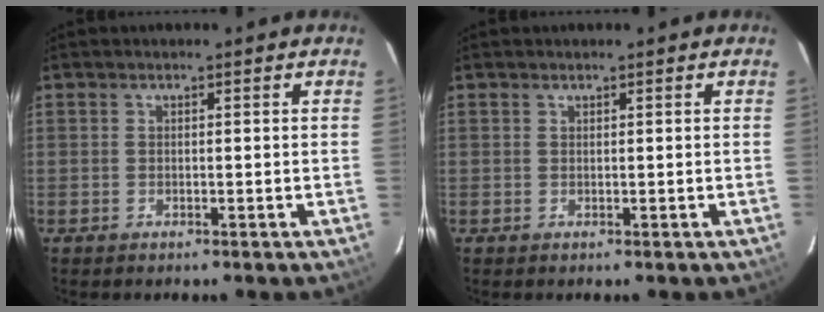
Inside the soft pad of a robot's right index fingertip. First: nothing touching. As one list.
[{"total": 0.0}]